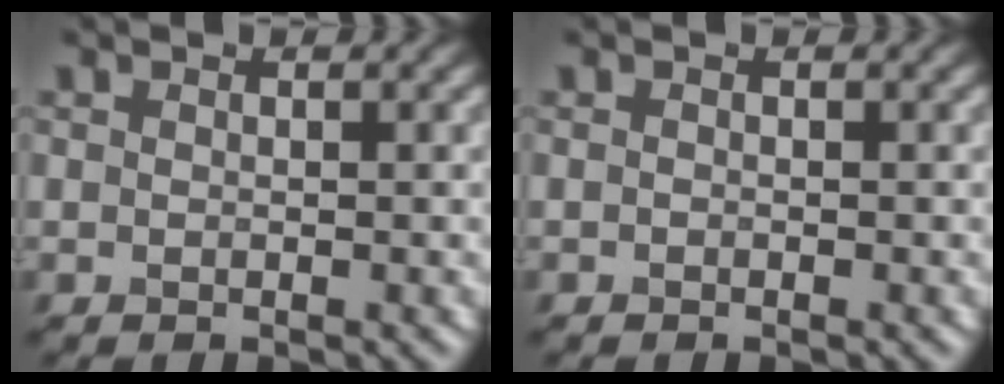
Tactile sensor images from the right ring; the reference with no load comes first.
{"total": 0.0}